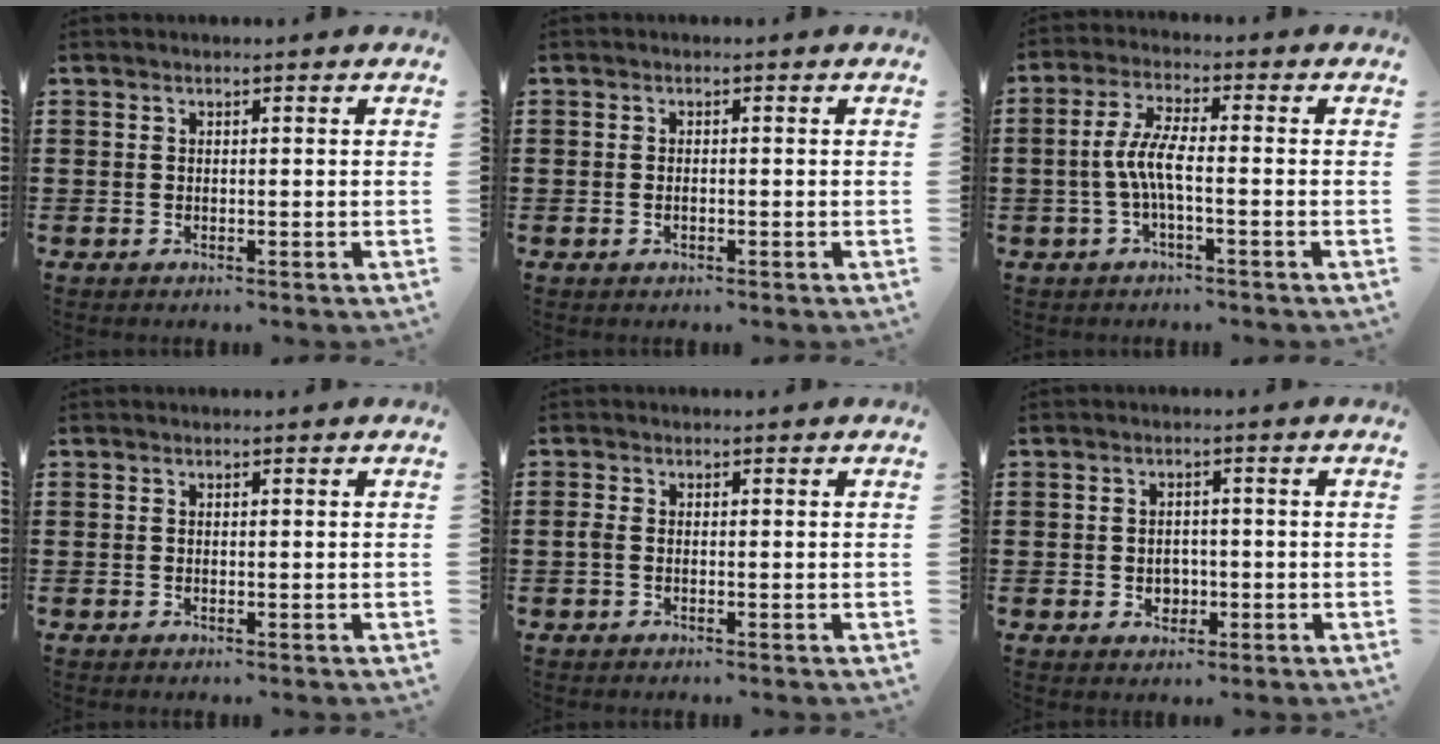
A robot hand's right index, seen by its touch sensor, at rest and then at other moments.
{"total": 0.7, "force": [-0.3, 0.3, 0.6], "torque": [-0.014, -0.004, -0.005]}
{"total": 5.6, "force": [-1.3, 1.3, 5.3], "torque": [-0.122, -0.006, -0.033]}
{"total": 0.0}
{"total": 1.0, "force": [-0.4, 0.5, 0.8], "torque": [-0.025, -0.004, -0.010]}
{"total": 2.4, "force": [-0.5, 2.0, 1.1], "torque": [-0.019, 0.001, -0.015]}